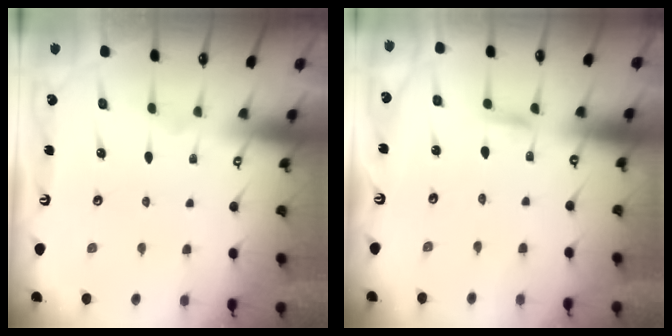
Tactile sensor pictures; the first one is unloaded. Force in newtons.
{"total": 2.1, "press": 2.1, "slide": 0.1}